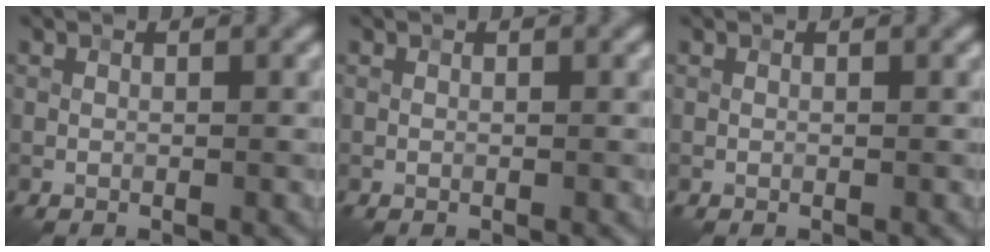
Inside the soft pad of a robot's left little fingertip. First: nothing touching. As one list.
[{"total": 0.0}, {"total": 0.0}]